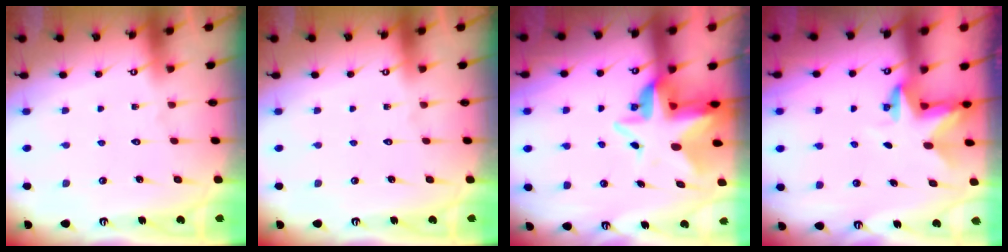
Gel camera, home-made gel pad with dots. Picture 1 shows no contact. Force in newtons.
{"total": 0.0}
{"total": 6.8, "press": 6.7, "slide": 1.6}
{"total": 2.8, "press": 2.8, "slide": 0.2}